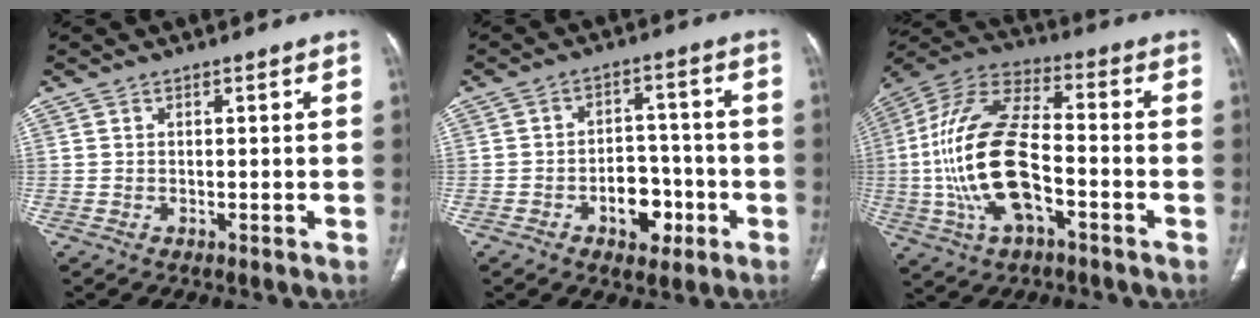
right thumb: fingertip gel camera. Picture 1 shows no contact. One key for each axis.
{"total": 8.0, "fx": -3.3, "fy": 5.4, "fz": 4.9, "tx": -0.036, "ty": 0.034, "tz": -0.045}
{"total": 20.4, "fx": -3.9, "fy": 9.6, "fz": 17.5, "tx": -0.364, "ty": 0.031, "tz": -0.071}